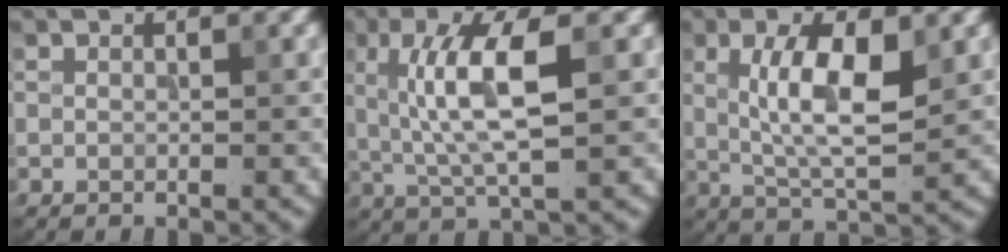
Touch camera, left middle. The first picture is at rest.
{"total": 6.6, "force": [1.1, 1.7, 6.3], "torque": [-0.122, 0.003, 0.021]}
{"total": 6.4, "force": [1.2, 2.0, 6.0], "torque": [-0.113, 0.001, 0.021]}